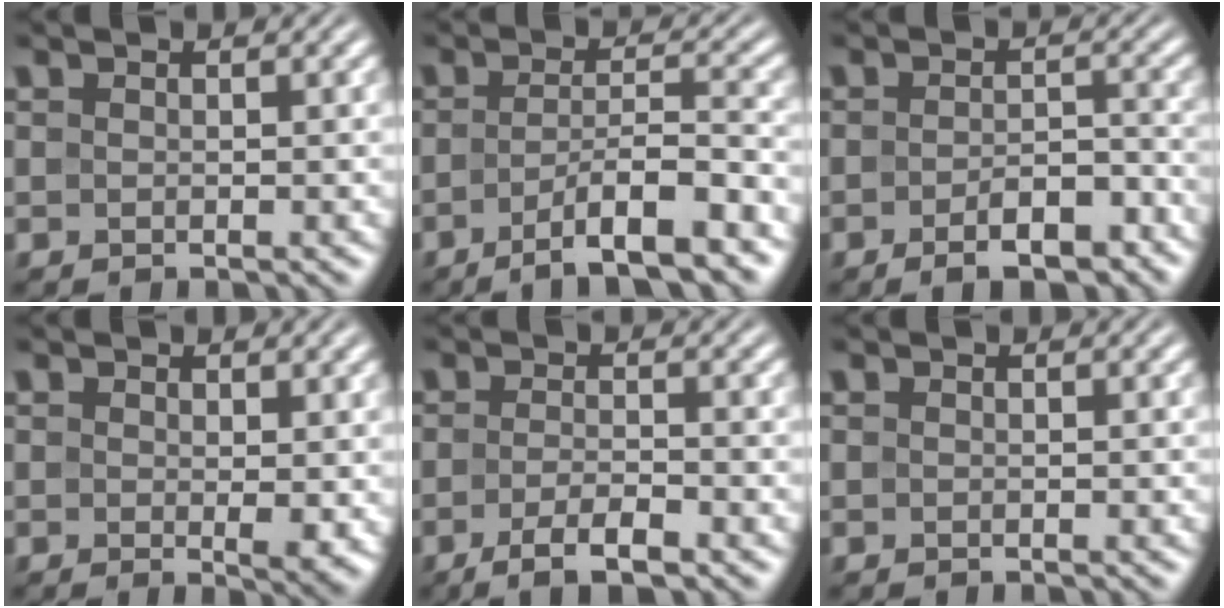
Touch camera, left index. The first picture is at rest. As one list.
[{"total": 7.9, "force": [-4.3, 1.8, 6.4], "torque": [-0.089, -0.001, -0.072]}, {"total": 5.2, "force": [-3.0, 1.9, 3.7], "torque": [-0.055, 0.002, -0.041]}, {"total": 1.9, "force": [0.4, 0.4, 1.8], "torque": [-0.023, -0.010, 0.008]}, {"total": 3.8, "force": [-2.1, 0.9, 3.0], "torque": [-0.059, -0.003, -0.039]}, {"total": 0.0}]